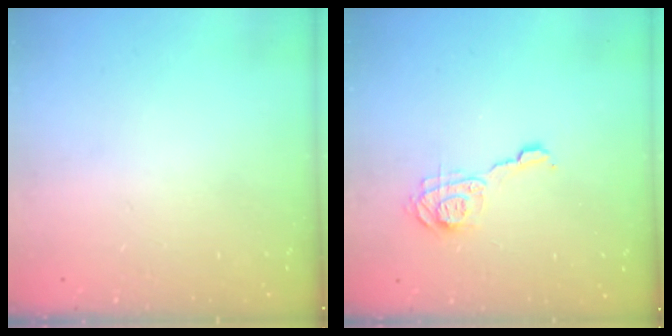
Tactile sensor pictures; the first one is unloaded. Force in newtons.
{"total": 9.6, "press": 9.6, "slide": 0.5}